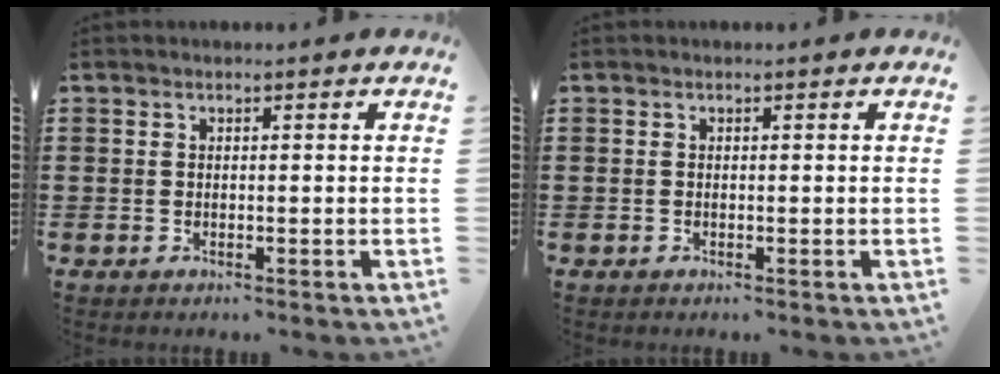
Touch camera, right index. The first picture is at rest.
{"total": 0.0}